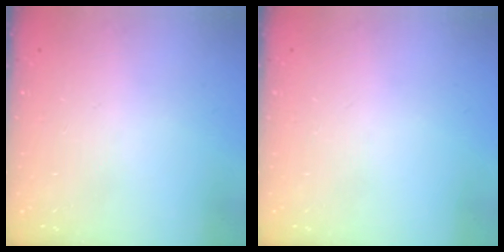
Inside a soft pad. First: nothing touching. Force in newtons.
{"total": 0.0}